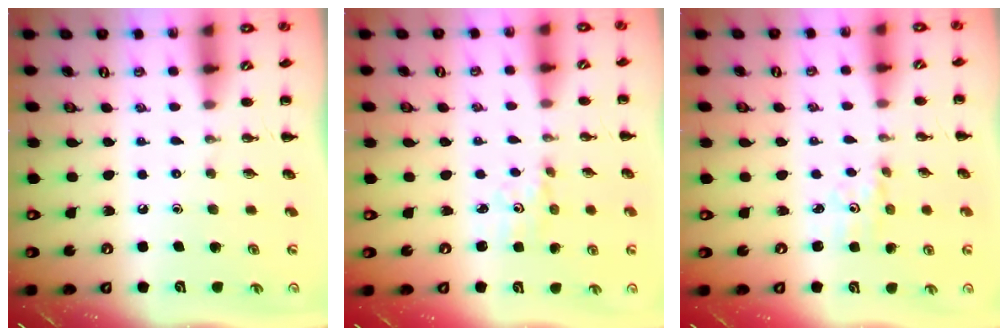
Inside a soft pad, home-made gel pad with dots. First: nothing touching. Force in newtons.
{"total": 2.0, "press": 1.9, "slide": 0.7}
{"total": 2.1, "press": 2.0, "slide": 0.7}